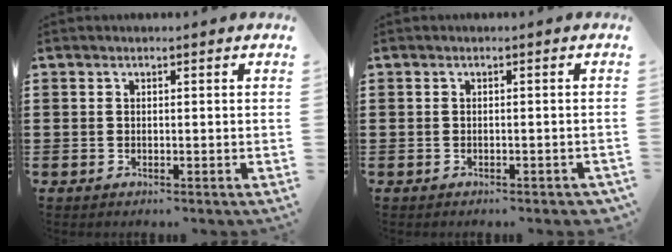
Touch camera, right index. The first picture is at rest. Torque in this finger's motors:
{"motor_torque": [2.14, 0.00, 0.07, 0.00]}